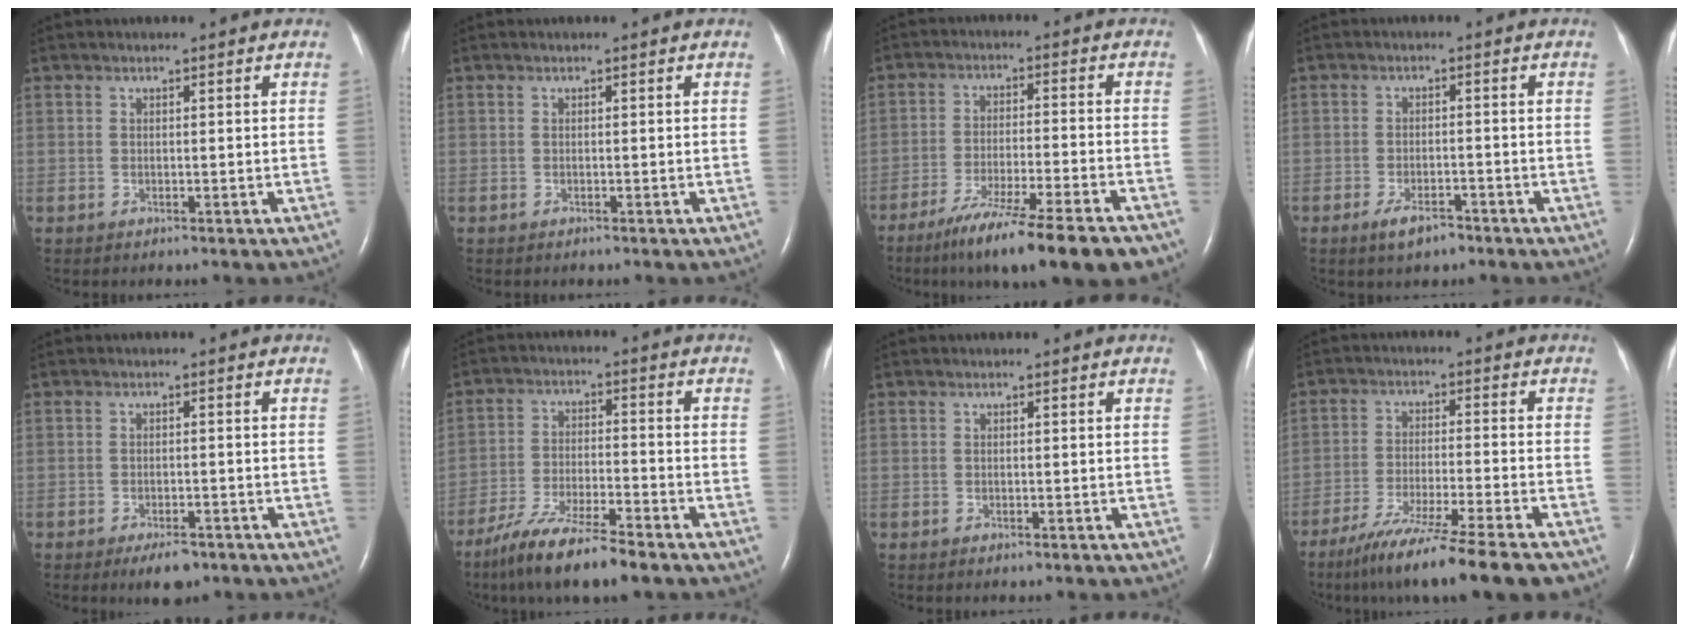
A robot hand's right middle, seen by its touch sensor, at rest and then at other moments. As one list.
[{"total": 0.0}, {"total": 16.3, "force": [-12.2, 0.5, 10.8], "torque": [-0.143, -0.041, -0.193]}, {"total": 3.8, "force": [-2.7, 1.4, 2.4], "torque": [-0.051, -0.002, -0.042]}, {"total": 3.8, "force": [-2.6, 1.3, 2.4], "torque": [-0.043, -0.003, -0.036]}, {"total": 13.1, "force": [-10.1, -1.5, 8.1], "torque": [-0.140, -0.050, -0.165]}, {"total": 0.6, "force": [-0.5, 0.2, 0.3], "torque": [-0.007, -0.002, -0.004]}, {"total": 15.8, "force": [-12.6, -0.7, 9.4], "torque": [-0.145, -0.052, -0.201]}]